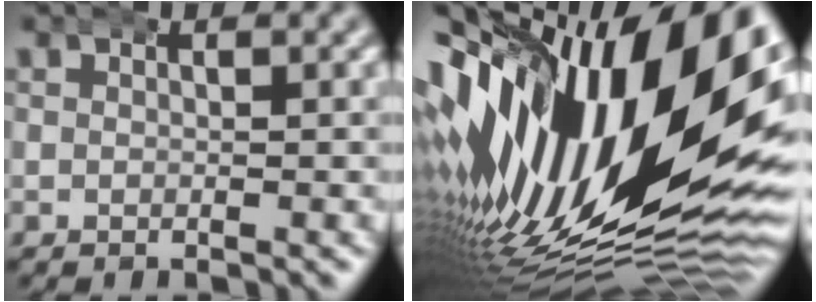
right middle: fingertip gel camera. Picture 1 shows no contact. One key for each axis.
{"total": 25.2, "fx": 0.3, "fy": 13.8, "fz": 21.1, "tx": -0.353, "ty": -0.010, "tz": 0.014}